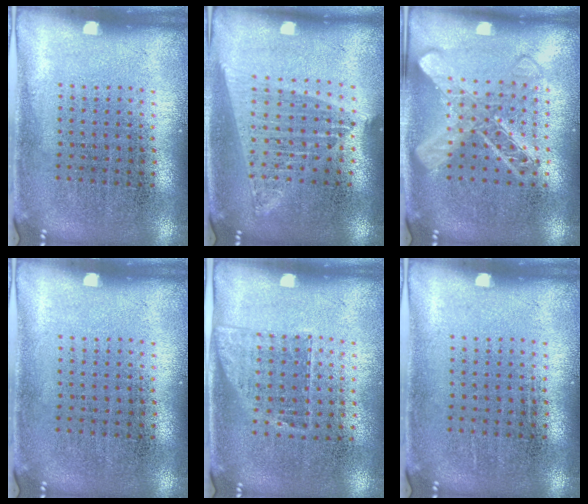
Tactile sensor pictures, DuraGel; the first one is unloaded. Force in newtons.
{"total": 1.8, "press": 1.6, "slide": 0.8}
{"total": 3.2, "press": 3.1, "slide": 0.4}
{"total": 0.0}
{"total": 1.1, "press": 0.9, "slide": 0.7}
{"total": 0.0}